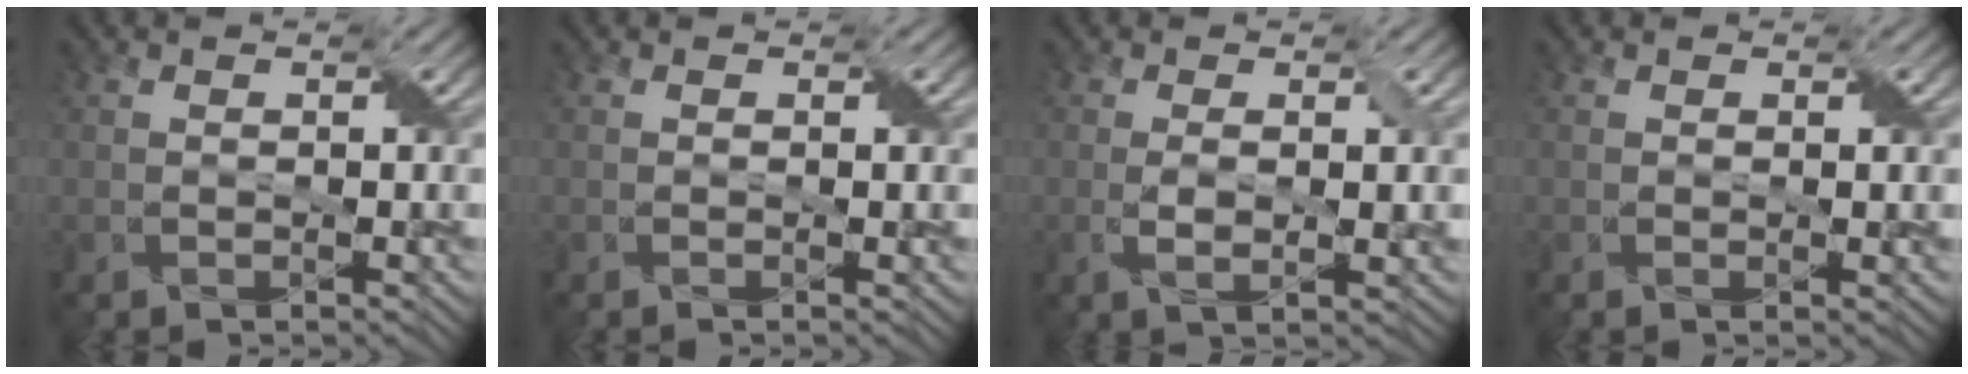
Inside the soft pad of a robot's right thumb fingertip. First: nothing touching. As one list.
[{"total": 0.7, "force": [0.0, 0.0, 0.7], "torque": [-0.012, -0.001, -0.002]}, {"total": 2.9, "force": [0.2, 0.8, 2.8], "torque": [-0.055, -0.003, 0.006]}, {"total": 1.0, "force": [0.2, 0.0, 0.9], "torque": [-0.017, 0.001, 0.000]}]